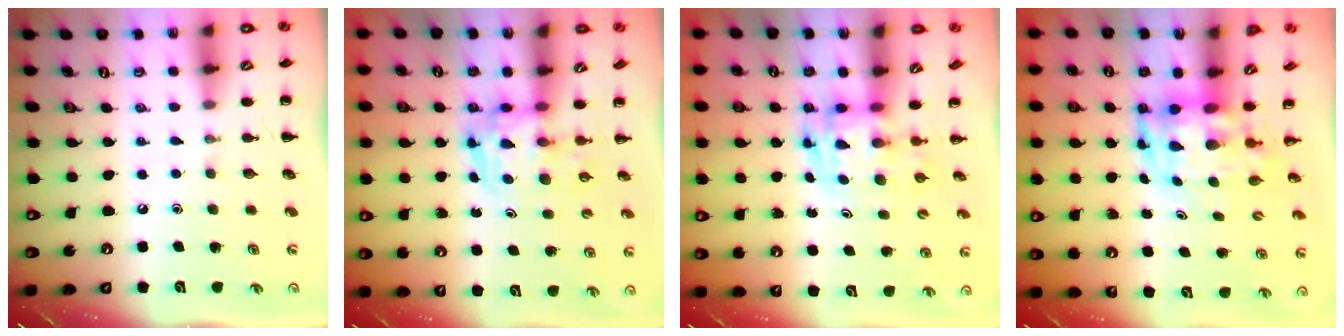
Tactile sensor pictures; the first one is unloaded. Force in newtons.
{"total": 3.5, "press": 3.4, "slide": 0.6}
{"total": 3.6, "press": 3.5, "slide": 0.6}
{"total": 4.5, "press": 4.3, "slide": 1.3}